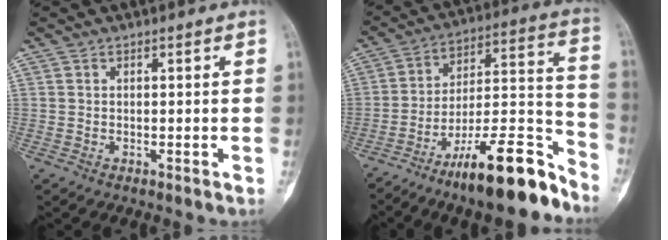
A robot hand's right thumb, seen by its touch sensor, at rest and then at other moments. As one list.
[{"total": 19.7, "force": [-13.8, 4.7, 13.2], "torque": [-0.191, 0.105, -0.227]}]